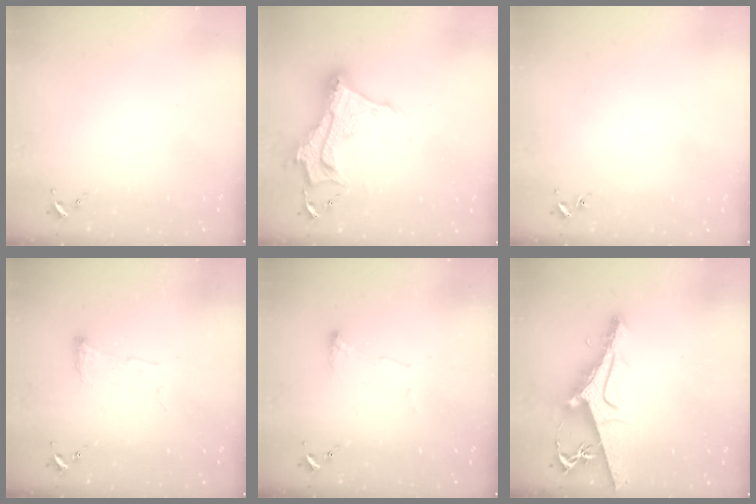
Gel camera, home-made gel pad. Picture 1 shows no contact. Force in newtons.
{"total": 16.8, "press": 16.7, "slide": 1.5}
{"total": 0.6, "press": 0.6, "slide": 0.1}
{"total": 5.2, "press": 5.2, "slide": 0.1}
{"total": 5.8, "press": 5.8, "slide": 0.3}
{"total": 11.6, "press": 11.6, "slide": 1.2}